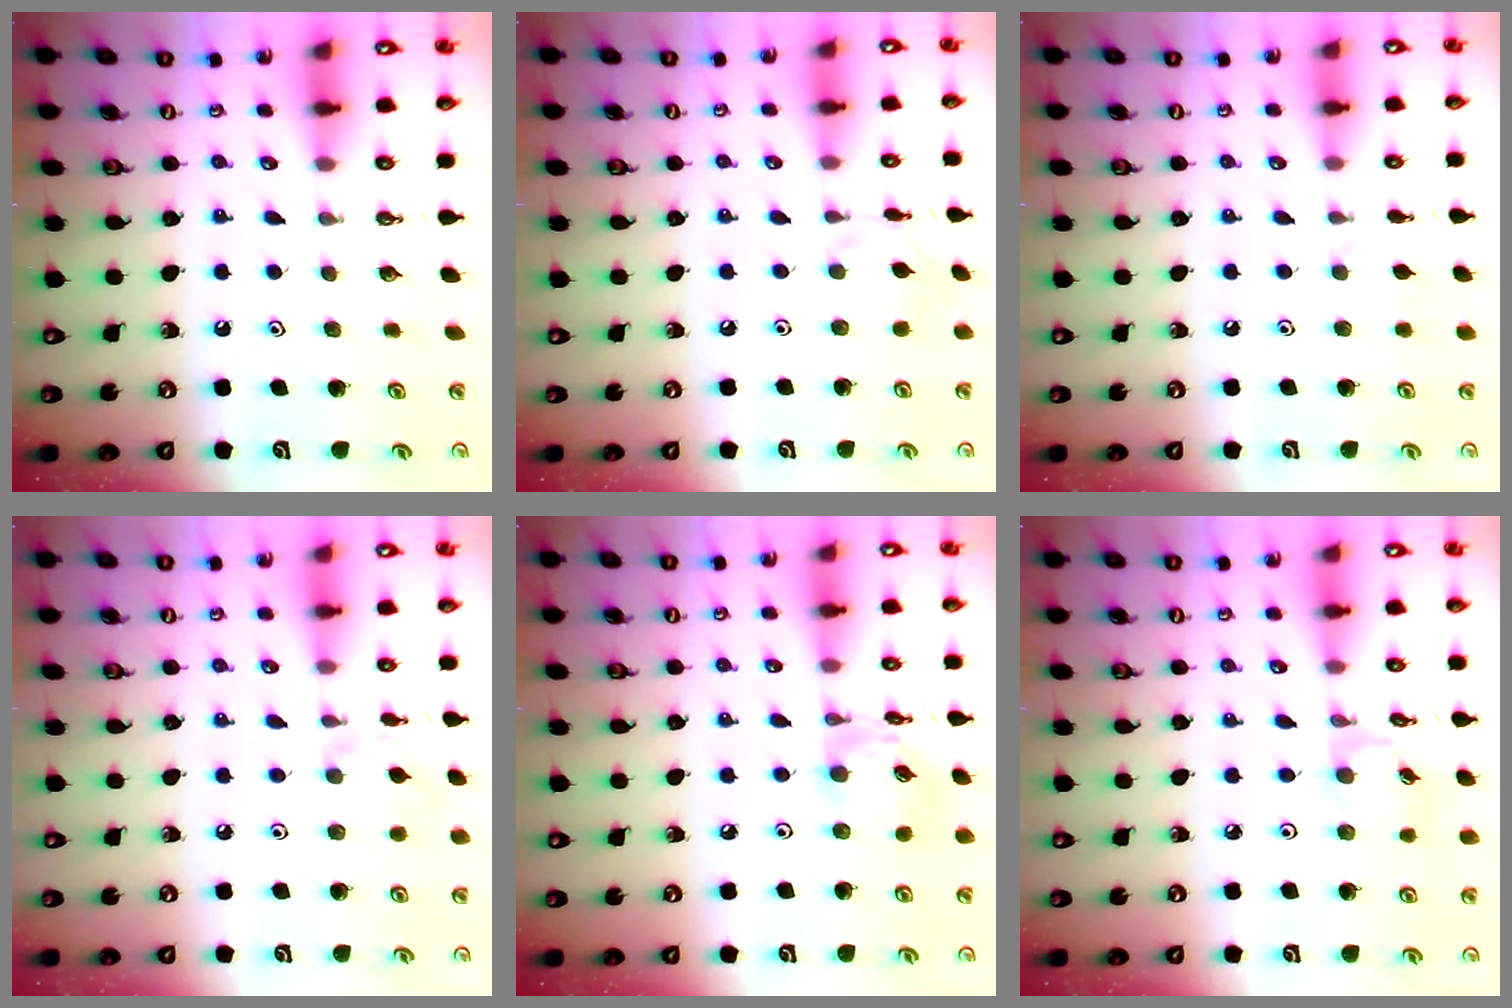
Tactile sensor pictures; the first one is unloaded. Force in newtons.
{"total": 1.8, "press": 1.8, "slide": 0.1}
{"total": 2.8, "press": 2.7, "slide": 0.5}
{"total": 2.5, "press": 2.5, "slide": 0.5}
{"total": 9.9, "press": 9.8, "slide": 0.8}
{"total": 3.7, "press": 3.7, "slide": 0.5}